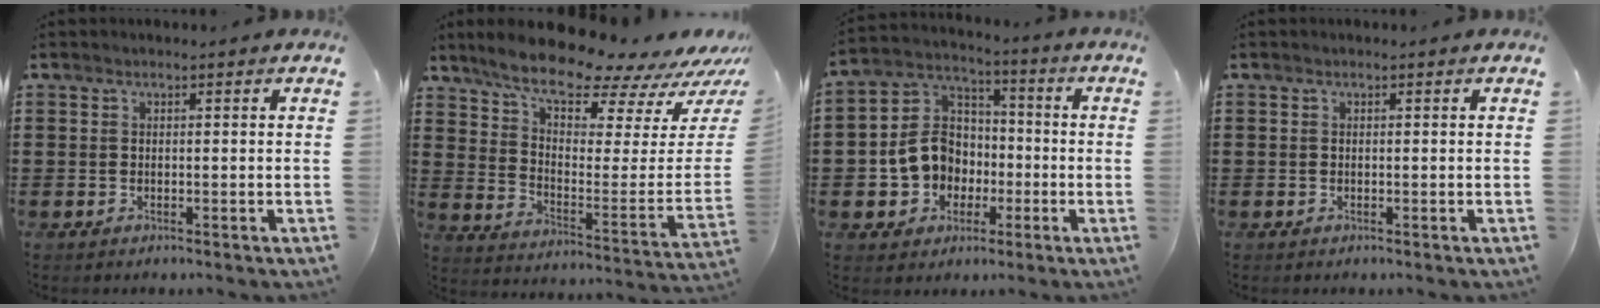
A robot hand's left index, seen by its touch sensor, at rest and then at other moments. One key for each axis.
{"total": 11.1, "fx": 9.8, "fy": 1.9, "fz": 4.8, "tx": -0.101, "ty": -0.089, "tz": 0.163}
{"total": 9.4, "fx": -2.0, "fy": 8.4, "fz": 3.7, "tx": -0.123, "ty": 0.017, "tz": -0.039}
{"total": 0.0}